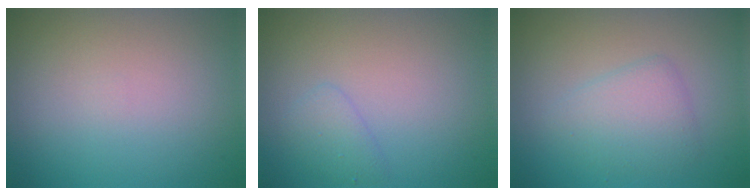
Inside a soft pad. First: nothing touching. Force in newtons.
{"total": 1.4, "press": 1.4, "slide": 0.1}
{"total": 2.7, "press": 2.7, "slide": 0.1}